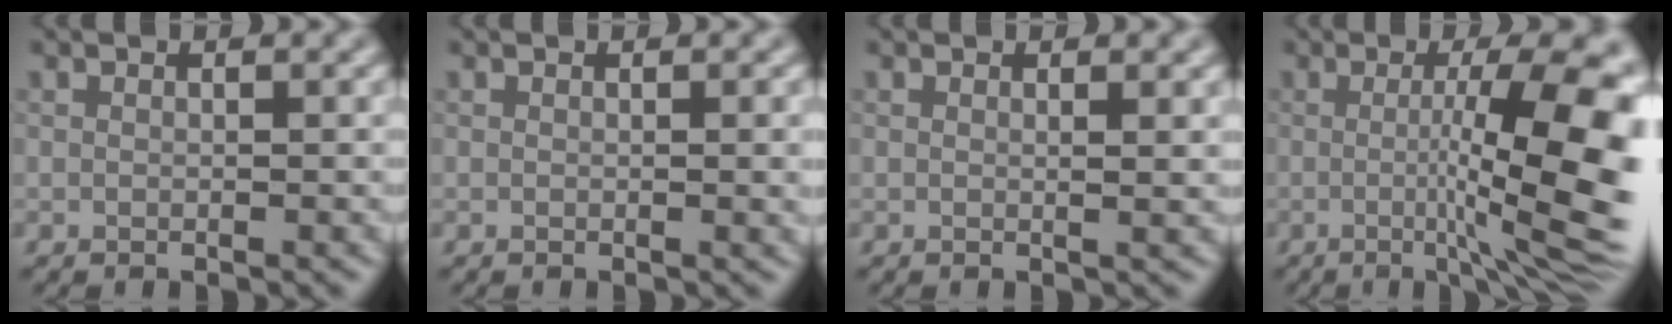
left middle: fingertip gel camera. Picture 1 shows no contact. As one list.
[{"total": 1.4, "force": [0.1, 0.3, 1.4], "torque": [-0.014, 0.000, -0.001]}, {"total": 1.3, "force": [0.5, 0.4, 1.1], "torque": [-0.010, 0.000, 0.003]}, {"total": 12.9, "force": [-0.5, 3.3, 12.5], "torque": [-0.158, -0.007, -0.007]}]